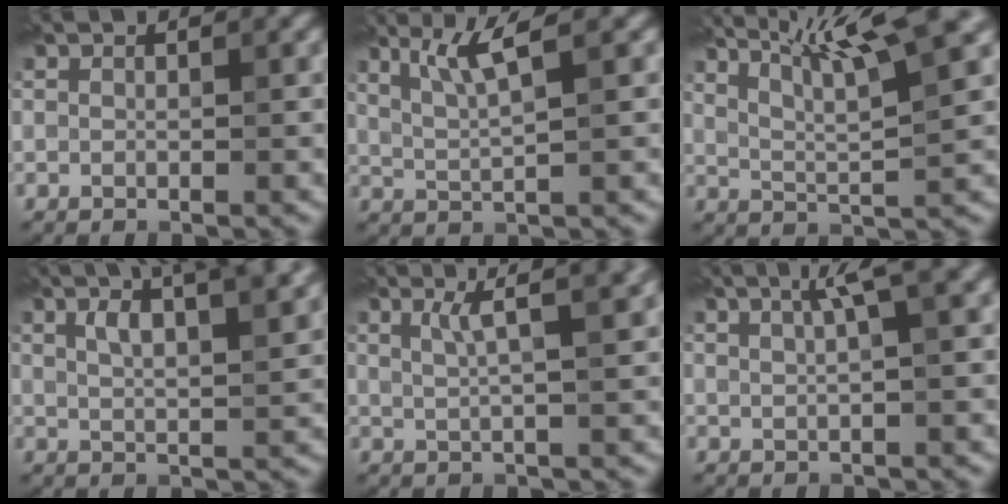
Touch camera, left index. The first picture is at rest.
{"total": 3.1, "force": [1.1, 0.0, 2.9], "torque": [-0.067, 0.003, 0.039]}
{"total": 9.0, "force": [5.6, 1.2, 7.0], "torque": [-0.121, 0.024, 0.097]}
{"total": 8.7, "force": [5.1, 2.7, 6.6], "torque": [-0.084, 0.041, 0.060]}
{"total": 3.4, "force": [1.6, 0.4, 3.0], "torque": [-0.045, 0.013, 0.029]}
{"total": 3.0, "force": [1.4, 0.2, 2.7], "torque": [-0.037, 0.015, 0.034]}